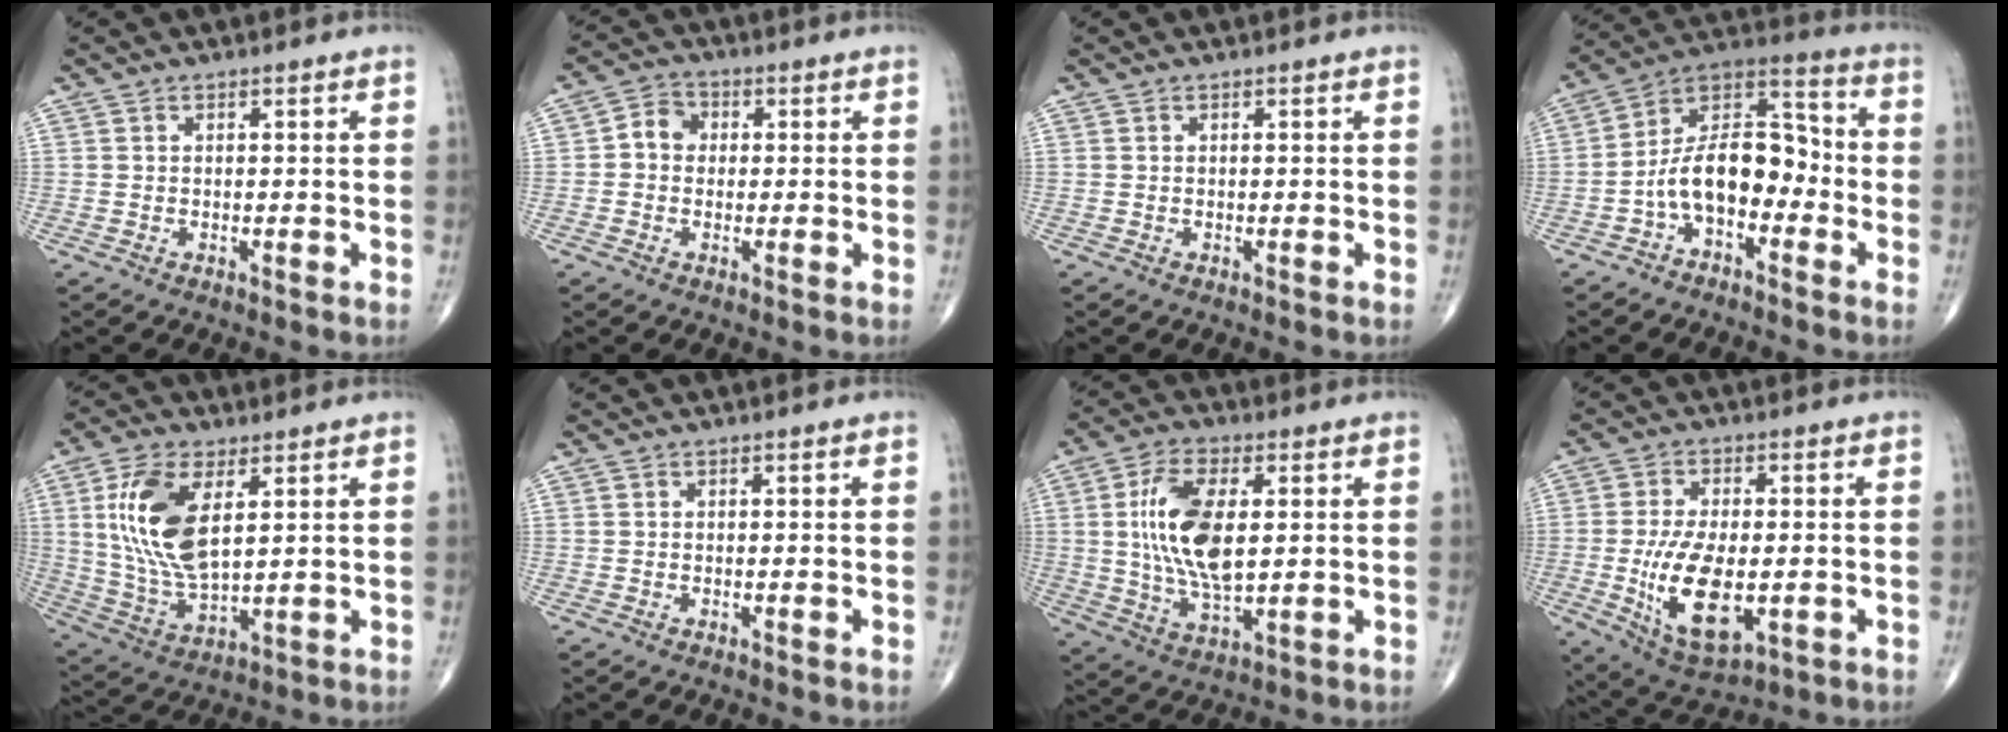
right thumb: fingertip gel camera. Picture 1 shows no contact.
{"total": 4.5, "force": [0.1, 3.9, 2.2], "torque": [-0.022, 0.015, -0.009]}
{"total": 0.0}
{"total": 13.9, "force": [-3.8, 8.0, 10.7], "torque": [-0.161, 0.063, -0.077]}
{"total": 14.9, "force": [4.4, 7.1, 12.3], "torque": [-0.250, -0.018, 0.094]}
{"total": 0.0}
{"total": 14.4, "force": [2.0, 6.8, 12.5], "torque": [-0.241, -0.012, 0.040]}
{"total": 14.4, "force": [-2.5, 7.1, 12.2], "torque": [-0.218, -0.011, -0.027]}